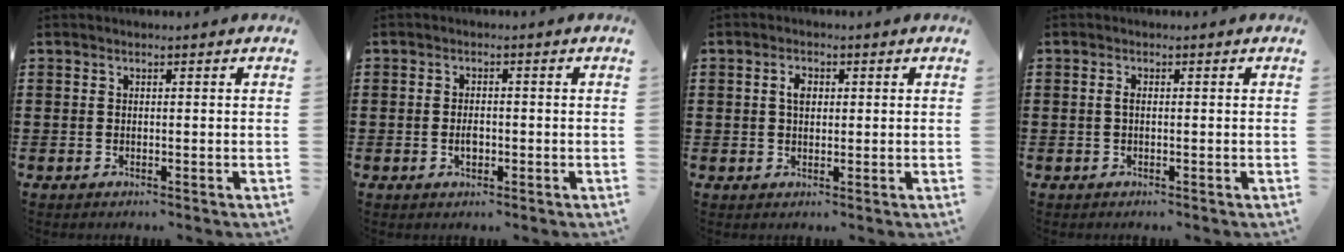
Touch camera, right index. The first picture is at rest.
{"total": 2.1, "force": [-0.5, 1.1, 1.7], "torque": [-0.032, 0.002, -0.010]}
{"total": 2.5, "force": [0.5, 1.6, 1.9], "torque": [-0.042, 0.008, 0.008]}
{"total": 1.1, "force": [-0.2, 0.4, 1.0], "torque": [-0.020, -0.001, -0.003]}